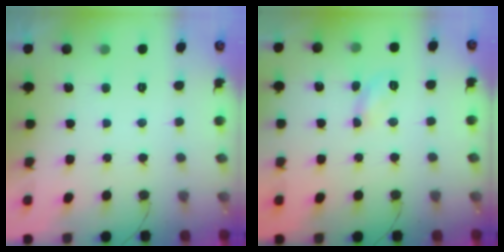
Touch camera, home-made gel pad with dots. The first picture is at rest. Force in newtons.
{"total": 5.0, "press": 5.0, "slide": 0.5}